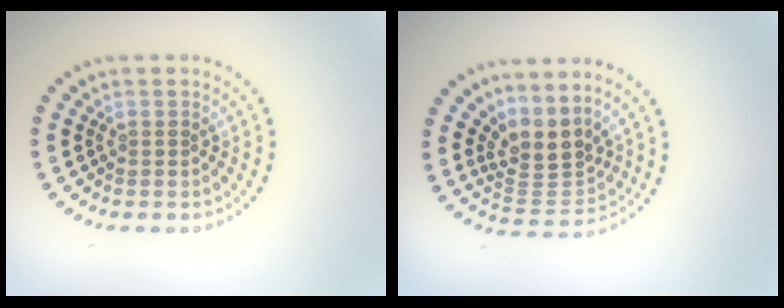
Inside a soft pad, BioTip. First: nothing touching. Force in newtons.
{"total": 3.4, "press": 2.6, "slide": 2.2}